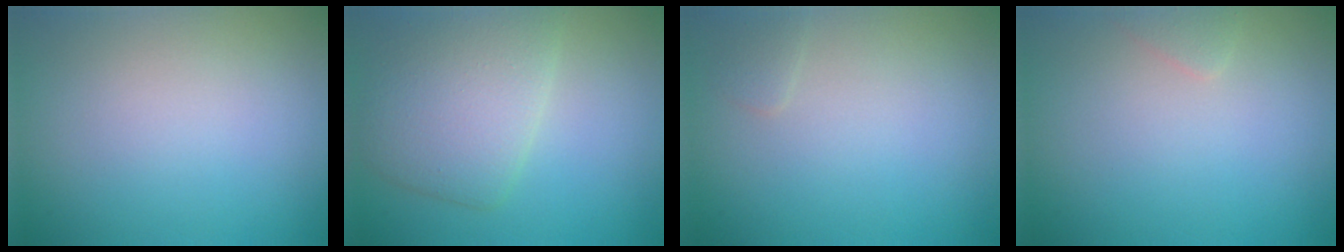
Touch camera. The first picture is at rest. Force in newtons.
{"total": 5.5, "press": 5.5, "slide": 0.2}
{"total": 0.8, "press": 0.8, "slide": 0.0}
{"total": 0.8, "press": 0.8, "slide": 0.0}